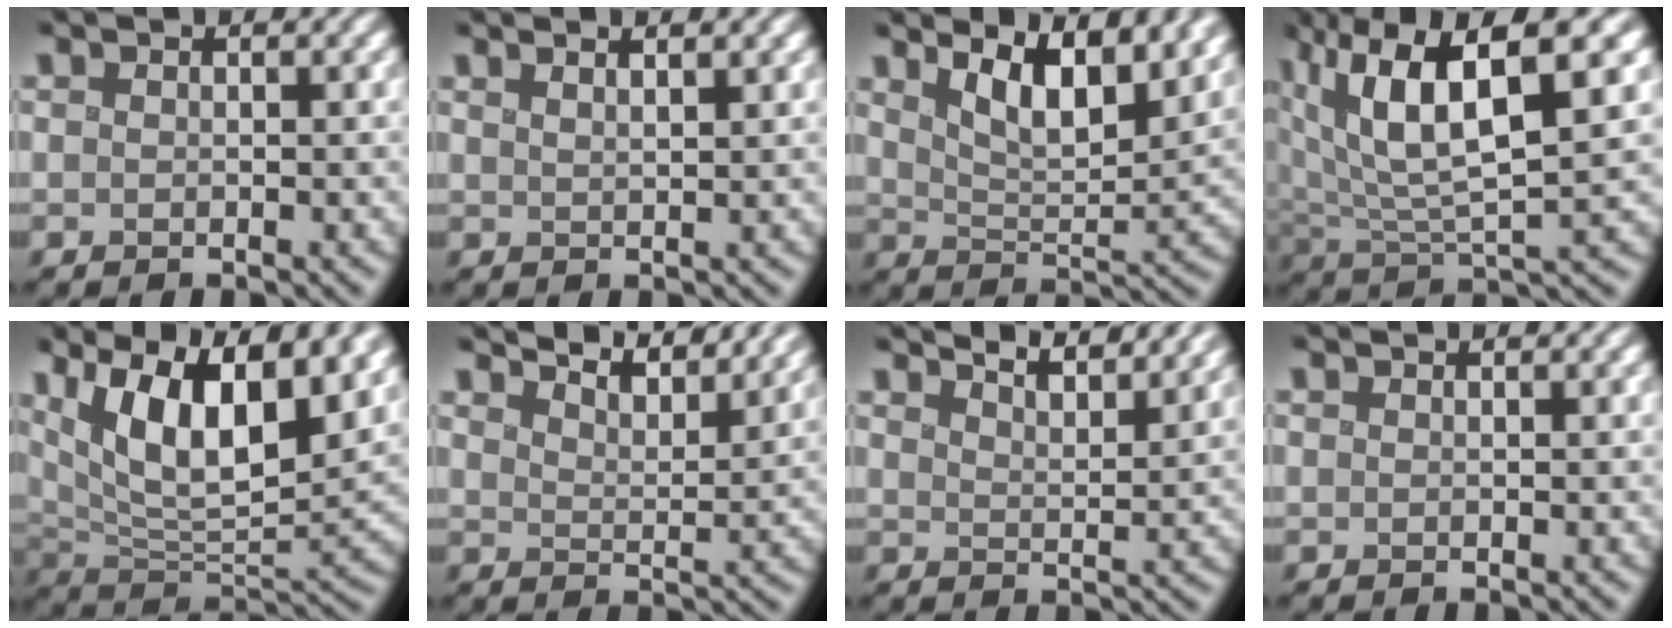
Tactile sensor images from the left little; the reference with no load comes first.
{"total": 2.0, "force": [1.4, 0.5, 1.3], "torque": [0.002, 0.007, 0.005]}
{"total": 6.5, "force": [3.9, 2.2, 4.7], "torque": [-0.080, -0.003, 0.060]}
{"total": 9.5, "force": [4.1, 3.1, 8.0], "torque": [-0.151, 0.011, 0.068]}
{"total": 12.7, "force": [5.7, 4.9, 10.3], "torque": [-0.152, 0.008, 0.089]}
{"total": 6.8, "force": [6.3, 1.1, 2.4], "torque": [-0.021, 0.002, 0.063]}
{"total": 6.0, "force": [5.4, 1.0, 2.4], "torque": [-0.011, 0.010, 0.048]}
{"total": 0.0}